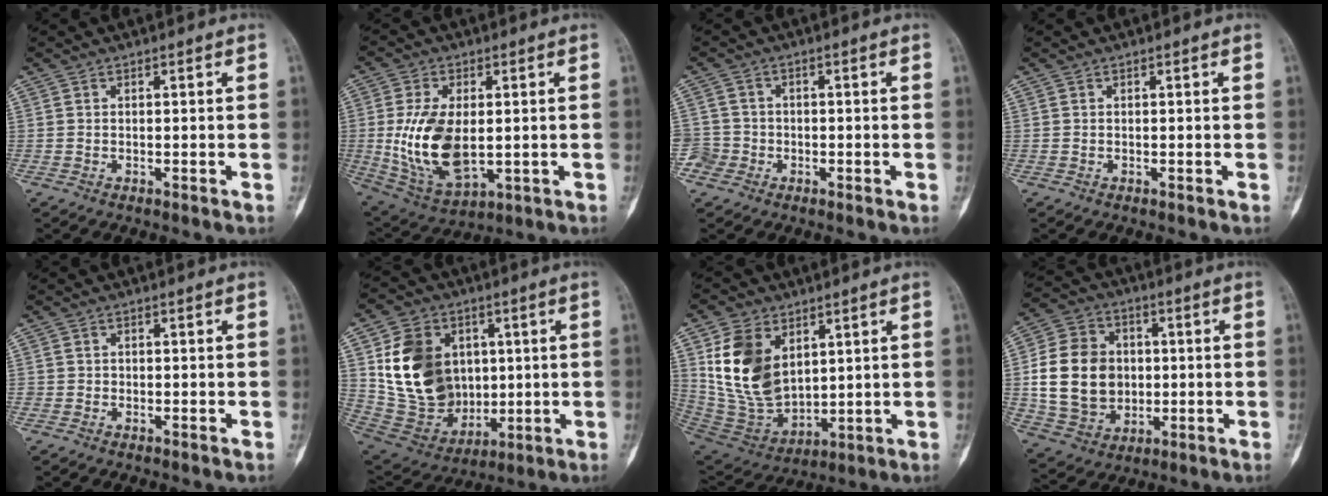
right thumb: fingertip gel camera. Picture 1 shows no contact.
{"total": 14.9, "force": [-0.1, 8.4, 12.3], "torque": [-0.235, -0.011, 0.018]}
{"total": 3.9, "force": [-1.3, 3.7, 0.0], "torque": [0.018, 0.015, -0.030]}
{"total": 0.0}
{"total": 0.7, "force": [-0.2, 0.7, 0.0], "torque": [0.004, 0.005, -0.004]}
{"total": 19.4, "force": [3.4, 15.3, 11.5], "torque": [-0.177, -0.009, 0.086]}
{"total": 16.5, "force": [5.4, 10.9, 11.2], "torque": [-0.191, -0.029, 0.127]}
{"total": 17.2, "force": [0.3, 13.9, 10.1], "torque": [-0.161, 0.013, 0.016]}